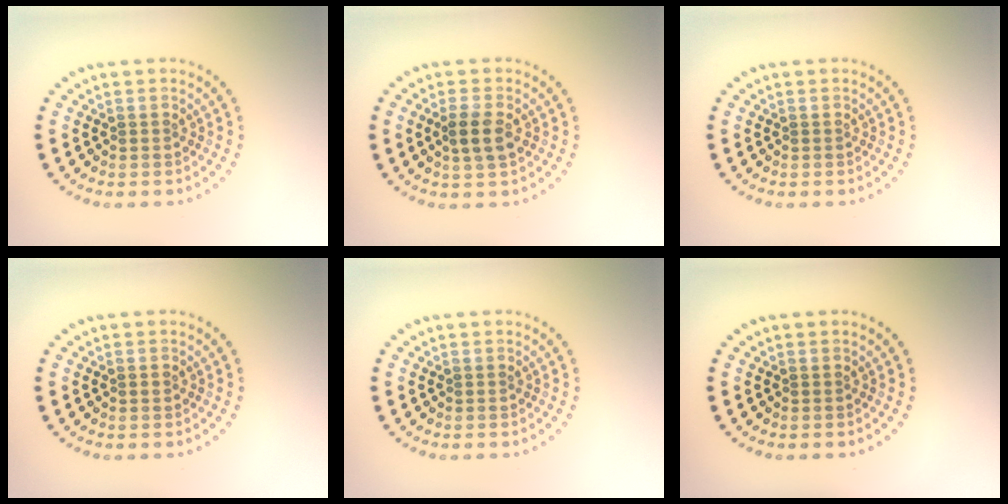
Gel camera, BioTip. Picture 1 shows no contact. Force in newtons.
{"total": 2.5, "press": 2.4, "slide": 0.6}
{"total": 0.0}
{"total": 0.6, "press": 0.6, "slide": 0.1}
{"total": 0.0}
{"total": 0.0}